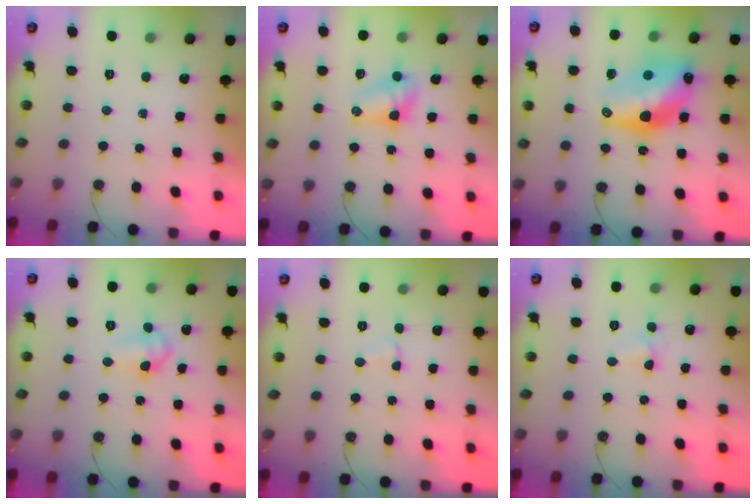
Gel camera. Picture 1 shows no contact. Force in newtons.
{"total": 6.1, "press": 5.5, "slide": 2.6}
{"total": 14.6, "press": 14.6, "slide": 1.1}
{"total": 6.9, "press": 6.8, "slide": 1.2}
{"total": 2.8, "press": 2.7, "slide": 0.3}
{"total": 3.9, "press": 3.8, "slide": 0.6}